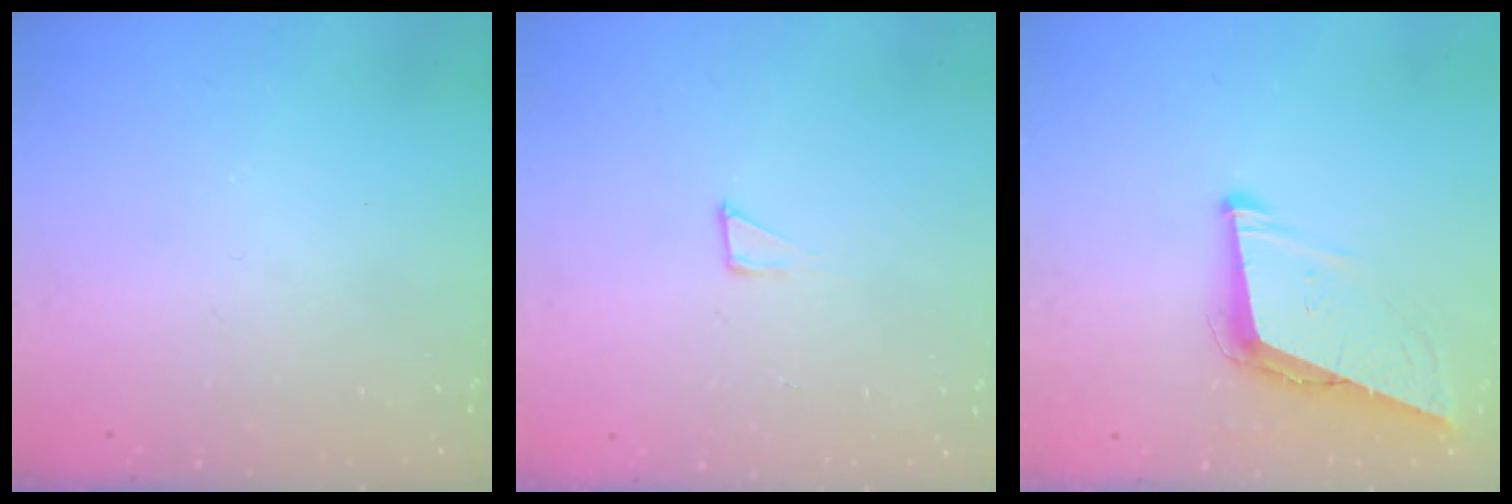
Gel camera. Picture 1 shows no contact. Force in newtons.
{"total": 3.3, "press": 3.3, "slide": 0.3}
{"total": 9.0, "press": 8.6, "slide": 2.6}